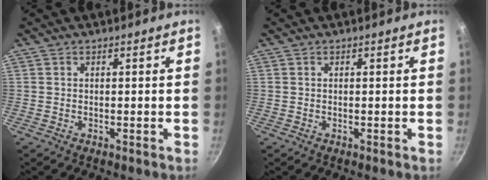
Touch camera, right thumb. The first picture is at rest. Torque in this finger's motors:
{"motor_torque": [0.02, -0.01, 0.00, -0.03, 0.05]}